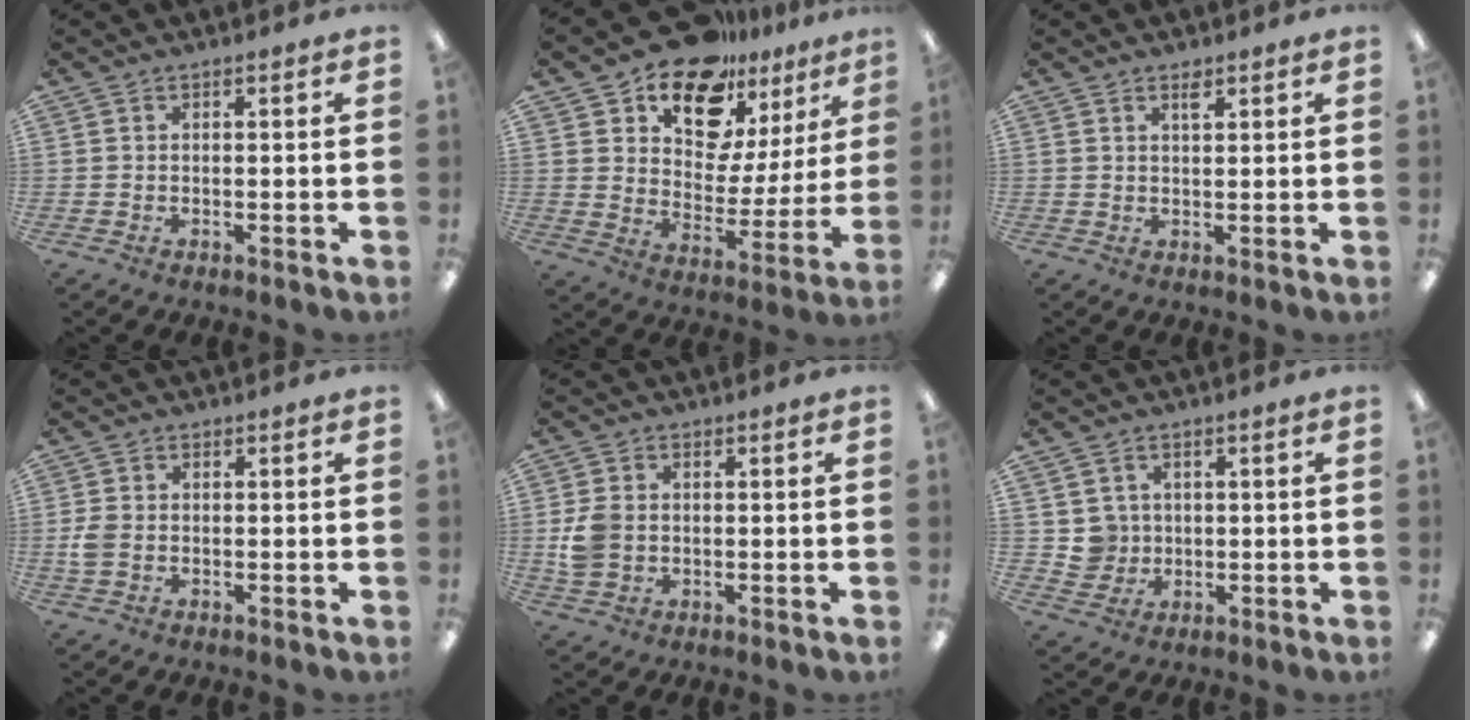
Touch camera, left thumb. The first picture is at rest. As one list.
[{"total": 17.0, "force": [13.5, 8.5, 5.6], "torque": [-0.106, -0.102, 0.245]}, {"total": 2.1, "force": [1.6, 0.7, 1.1], "torque": [-0.018, -0.002, 0.027]}, {"total": 3.3, "force": [-0.4, 2.4, 2.3], "torque": [-0.054, 0.001, -0.010]}, {"total": 6.2, "force": [-0.2, 5.0, 3.7], "torque": [-0.072, 0.007, -0.001]}, {"total": 4.5, "force": [1.0, 4.4, 0.1], "torque": [-0.002, 0.004, 0.019]}]